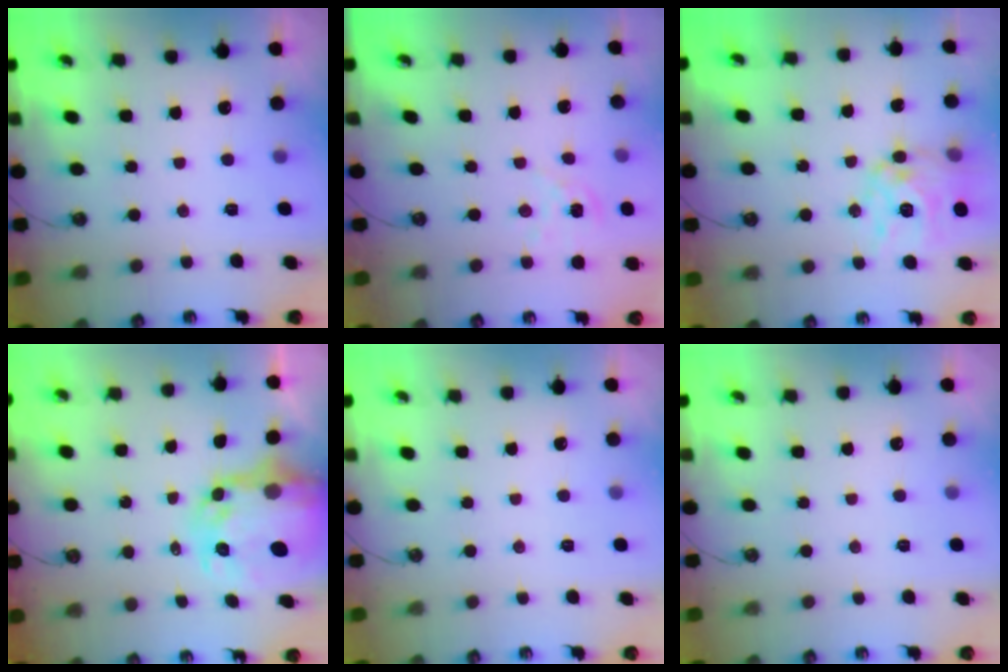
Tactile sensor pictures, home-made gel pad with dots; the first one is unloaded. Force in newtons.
{"total": 2.3, "press": 2.3, "slide": 0.3}
{"total": 13.4, "press": 13.4, "slide": 1.3}
{"total": 9.1, "press": 9.0, "slide": 0.8}
{"total": 0.0}
{"total": 0.0}